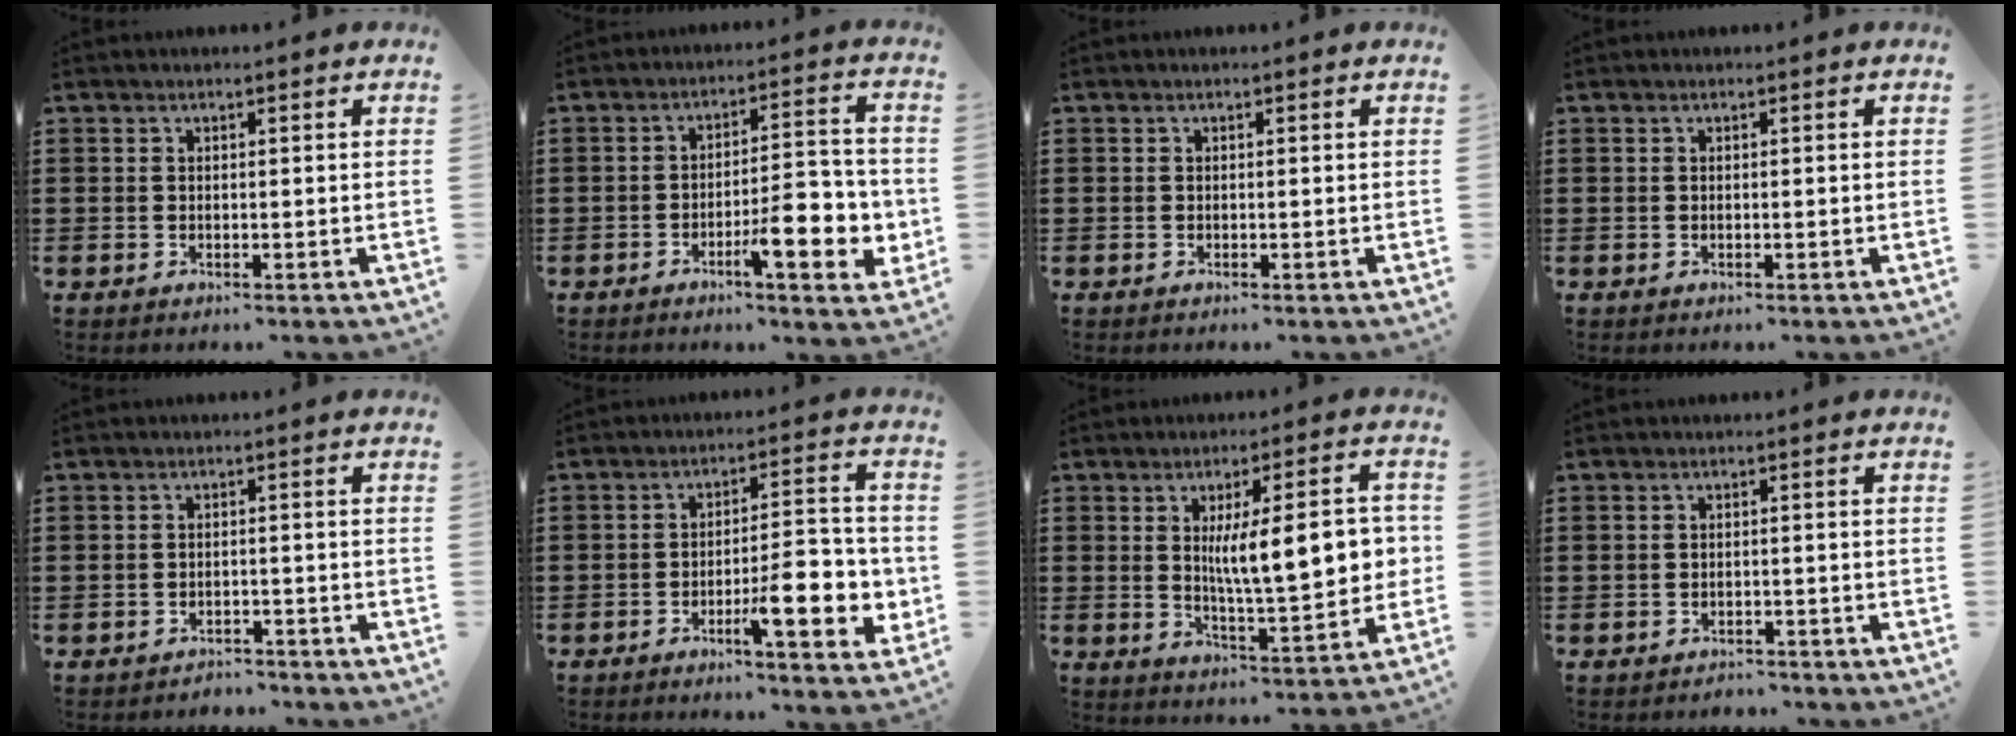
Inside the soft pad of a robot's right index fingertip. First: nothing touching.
{"total": 8.9, "force": [-3.3, 2.7, 7.8], "torque": [-0.106, 0.001, -0.053]}
{"total": 0.0}
{"total": 0.0}
{"total": 2.0, "force": [-2.0, 0.3, -0.3], "torque": [-0.001, 0.003, -0.047]}
{"total": 9.6, "force": [-3.4, 2.8, 8.5], "torque": [-0.115, 0.001, -0.052]}
{"total": 11.8, "force": [1.3, 3.4, 11.2], "torque": [-0.170, -0.003, 0.016]}
{"total": 1.4, "force": [-1.3, 0.3, -0.2], "torque": [0.000, 0.004, -0.032]}